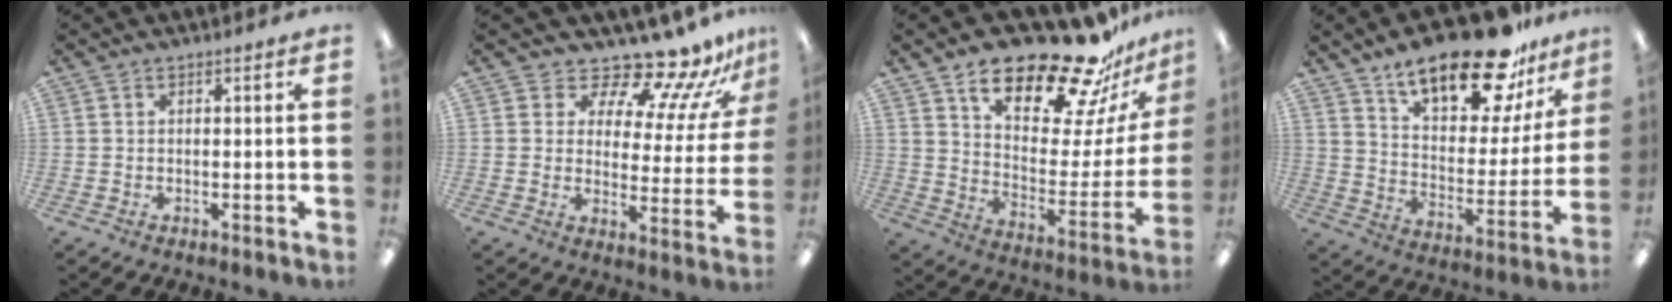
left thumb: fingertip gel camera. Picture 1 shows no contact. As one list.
[{"total": 13.3, "force": [12.0, 3.0, 5.0], "torque": [-0.092, -0.103, 0.205]}, {"total": 23.8, "force": [17.9, 7.4, 13.8], "torque": [-0.202, -0.124, 0.294]}, {"total": 23.2, "force": [17.3, 8.4, 12.9], "torque": [-0.205, -0.108, 0.293]}]